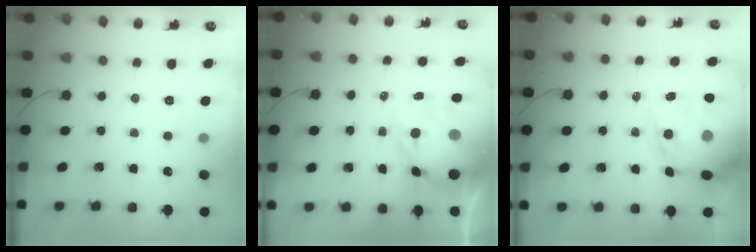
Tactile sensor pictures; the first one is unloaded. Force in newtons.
{"total": 12.6, "press": 12.2, "slide": 3.1}
{"total": 17.4, "press": 16.9, "slide": 4.2}